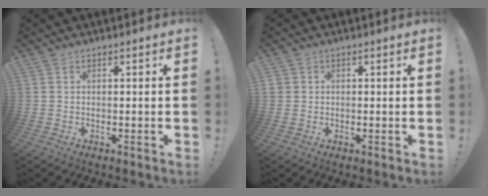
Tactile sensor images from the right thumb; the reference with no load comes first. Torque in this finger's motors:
{"motor_torque": [-0.27, -0.11, 0.02, -0.10, 0.00]}